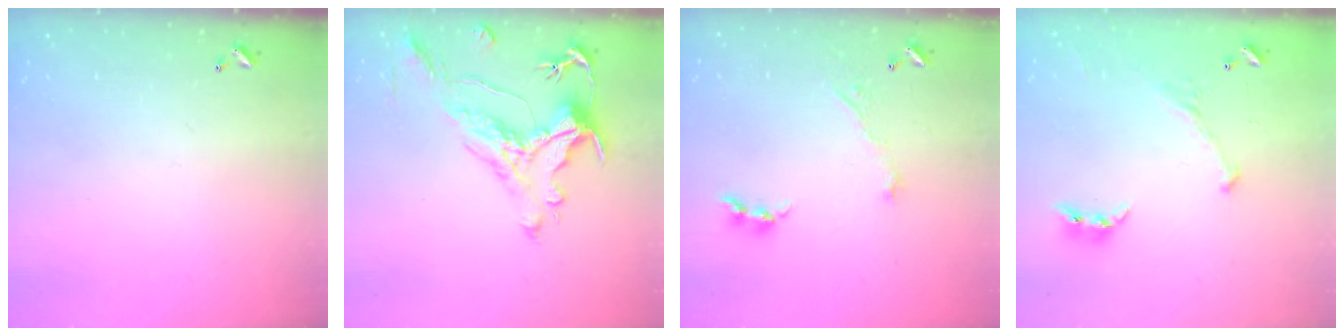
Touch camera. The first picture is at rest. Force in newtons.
{"total": 1.2, "press": 0.2, "slide": 1.2}
{"total": 2.9, "press": 2.8, "slide": 0.4}
{"total": 2.0, "press": 2.0, "slide": 0.4}